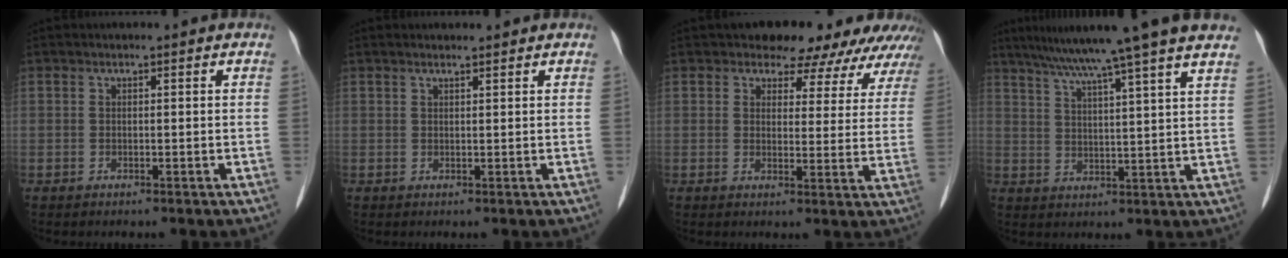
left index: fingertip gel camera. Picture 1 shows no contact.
{"total": 1.4, "force": [1.3, 0.2, 0.5], "torque": [-0.013, 0.012, 0.025]}
{"total": 11.5, "force": [10.0, 4.8, 3.0], "torque": [0.002, 0.000, 0.098]}
{"total": 16.9, "force": [13.9, -1.6, 9.5], "torque": [-0.156, 0.012, 0.188]}